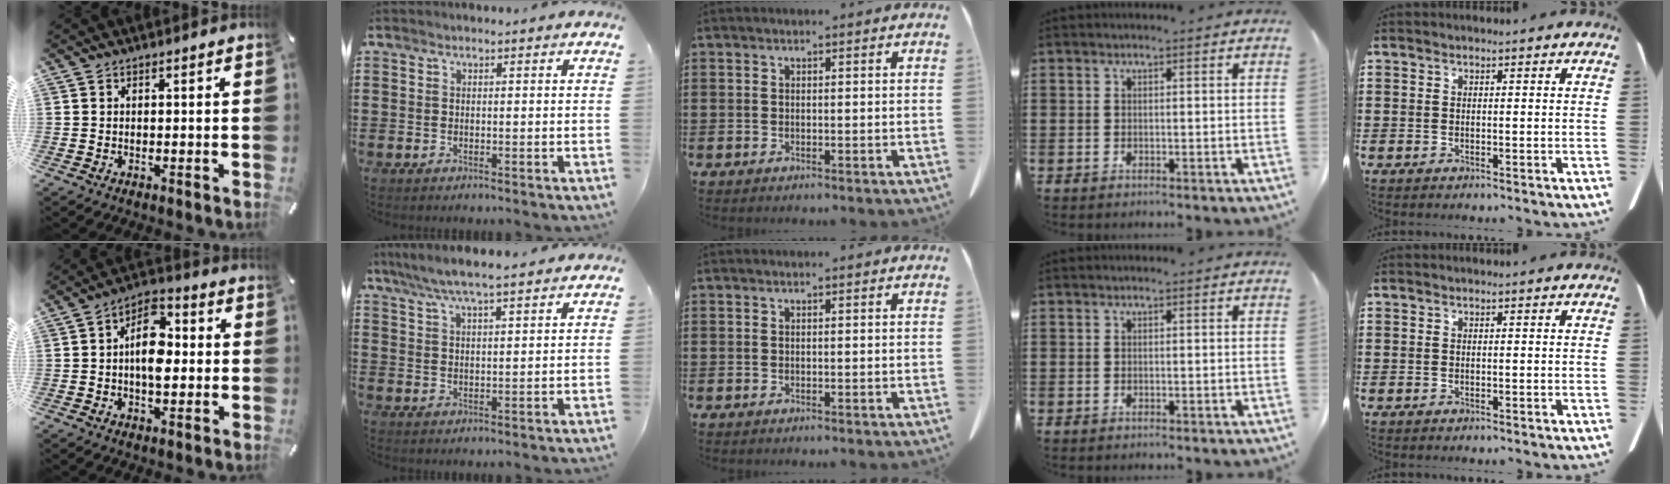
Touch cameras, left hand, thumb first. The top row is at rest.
{"thumb": {"total": 10.0, "force": [-0.5, 6.2, 7.7], "torque": [-0.111, 0.008, -0.010]}, "index": {"total": 5.4, "force": [4.6, 0.4, 2.9], "torque": [-0.069, -0.011, 0.081]}}